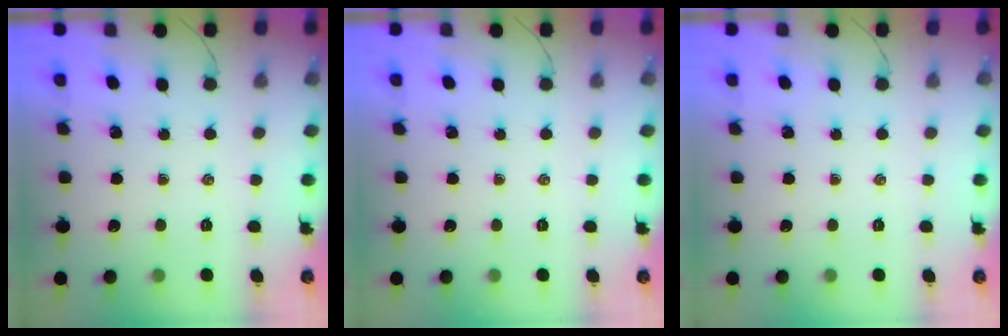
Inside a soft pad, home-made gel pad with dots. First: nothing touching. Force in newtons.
{"total": 0.0}
{"total": 0.0}